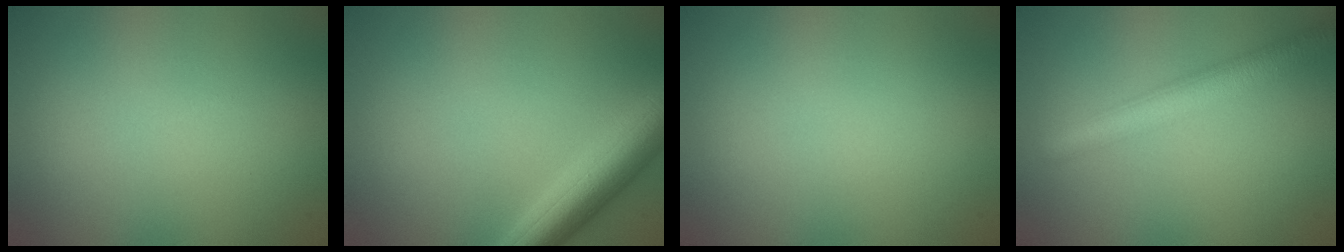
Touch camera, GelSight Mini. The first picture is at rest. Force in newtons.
{"total": 5.2, "press": 5.1, "slide": 0.2}
{"total": 0.0}
{"total": 4.5, "press": 4.5, "slide": 0.2}